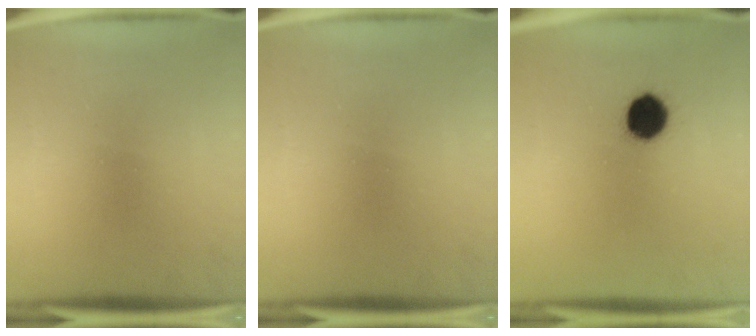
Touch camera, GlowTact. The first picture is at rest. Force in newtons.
{"total": 0.0}
{"total": 8.1}